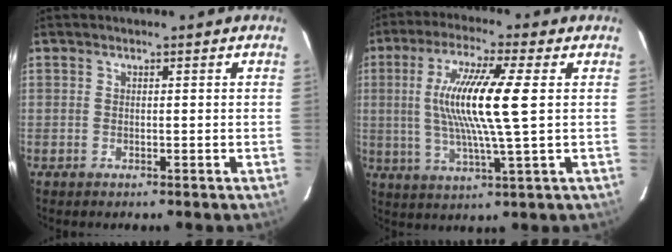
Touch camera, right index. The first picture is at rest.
{"total": 13.6, "force": [1.5, 0.4, 13.5], "torque": [-0.256, -0.004, 0.029]}